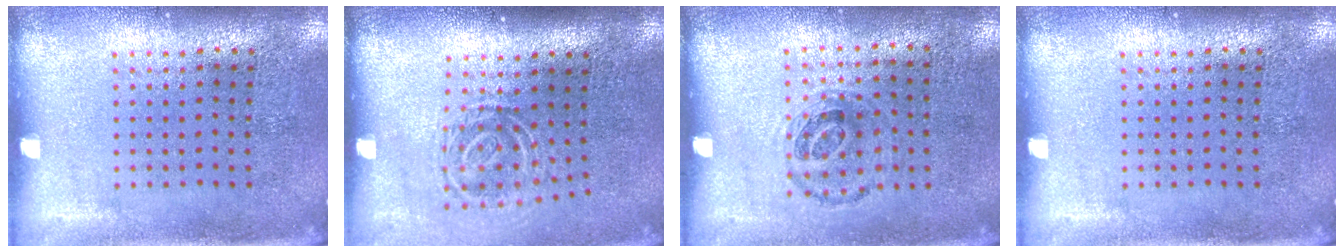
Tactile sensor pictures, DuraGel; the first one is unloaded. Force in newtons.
{"total": 1.6, "press": 1.1, "slide": 1.2}
{"total": 0.9, "press": 0.7, "slide": 0.5}
{"total": 0.0}